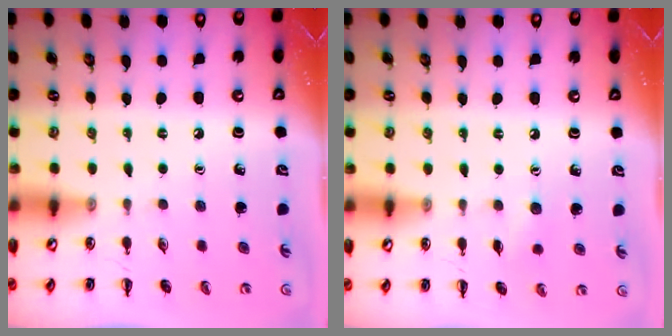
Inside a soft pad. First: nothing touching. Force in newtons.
{"total": 4.1, "press": 3.9, "slide": 1.1}